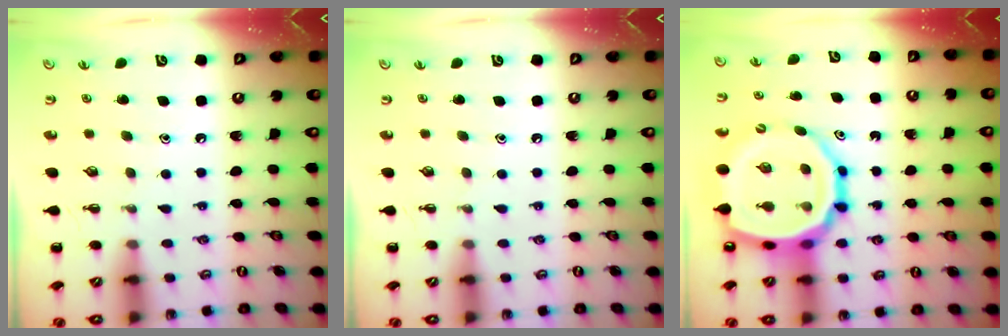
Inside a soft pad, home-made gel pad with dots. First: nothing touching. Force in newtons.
{"total": 0.0}
{"total": 18.0, "press": 17.5, "slide": 4.1}